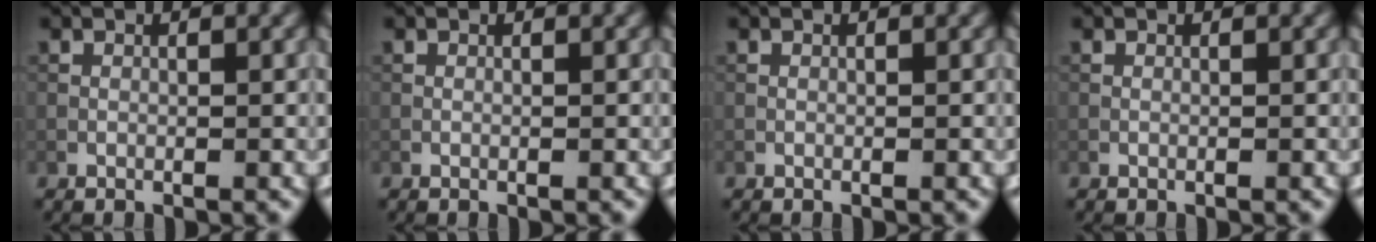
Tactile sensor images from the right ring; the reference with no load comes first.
{"total": 0.0}
{"total": 0.0}
{"total": 0.0}